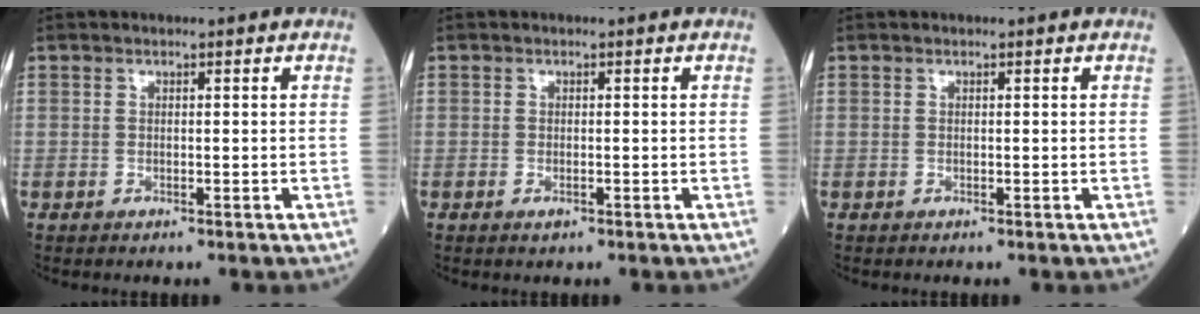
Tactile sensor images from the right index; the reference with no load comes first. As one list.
[{"total": 0.9, "force": [-0.4, 0.4, 0.7], "torque": [-0.014, -0.002, -0.005]}, {"total": 0.0}]